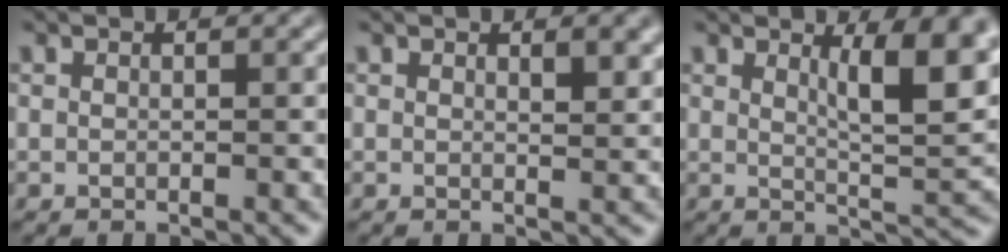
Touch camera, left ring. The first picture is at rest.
{"total": 1.8, "force": [1.0, 0.6, 1.4], "torque": [-0.017, -0.003, 0.017]}
{"total": 6.8, "force": [2.7, 1.9, 5.9], "torque": [-0.078, -0.006, 0.043]}